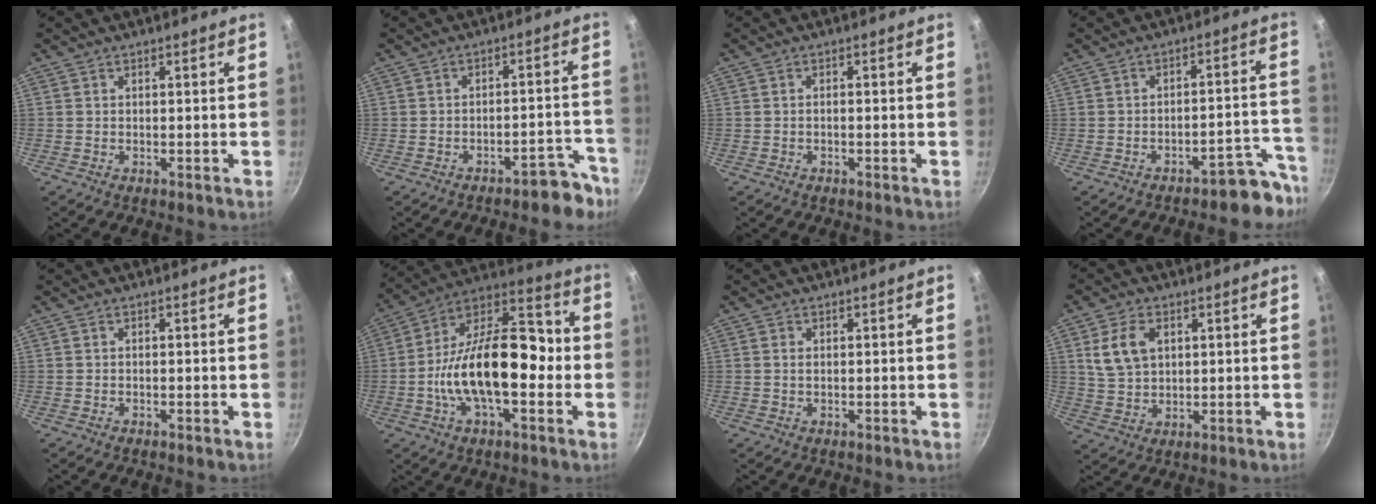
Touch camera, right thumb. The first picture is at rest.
{"total": 6.8, "force": [-5.3, 2.7, 3.3], "torque": [-0.024, 0.065, -0.067]}
{"total": 0.6, "force": [-0.3, 0.3, 0.5], "torque": [-0.008, 0.006, -0.006]}
{"total": 7.3, "force": [-6.5, 2.3, 2.5], "torque": [0.005, 0.104, -0.086]}
{"total": 0.0}
{"total": 22.1, "force": [-2.7, 10.6, 19.2], "torque": [-0.315, 0.042, -0.051]}
{"total": 0.9, "force": [0.2, 0.5, 0.7], "torque": [-0.016, 0.001, 0.005]}
{"total": 8.0, "force": [2.6, 5.2, 5.4], "torque": [-0.095, -0.005, 0.057]}